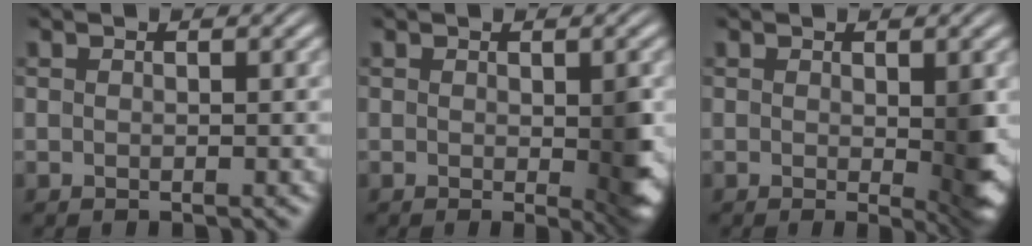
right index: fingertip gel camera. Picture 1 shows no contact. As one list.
[{"total": 3.1, "force": [-0.3, 1.0, 2.9], "torque": [-0.033, -0.014, -0.003]}, {"total": 3.4, "force": [-0.2, 1.0, 3.2], "torque": [-0.038, -0.018, 0.000]}]